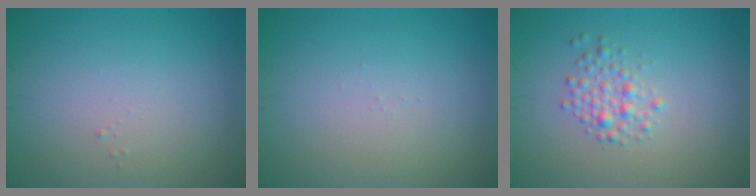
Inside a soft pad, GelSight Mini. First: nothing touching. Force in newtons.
{"total": 0.0}
{"total": 2.0, "press": 2.0, "slide": 0.1}